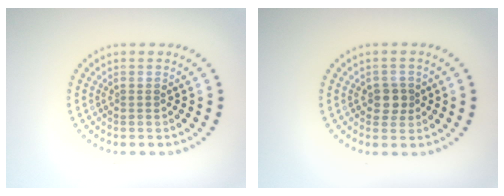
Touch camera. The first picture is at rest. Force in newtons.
{"total": 1.9, "press": 1.7, "slide": 0.8}